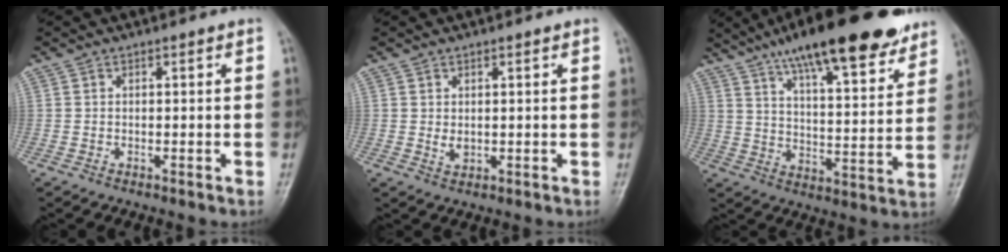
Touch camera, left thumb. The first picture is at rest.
{"total": 2.4, "force": [0.8, 1.4, 1.8], "torque": [-0.026, -0.009, 0.017]}
{"total": 23.1, "force": [16.4, 6.0, 15.1], "torque": [-0.203, -0.048, 0.252]}